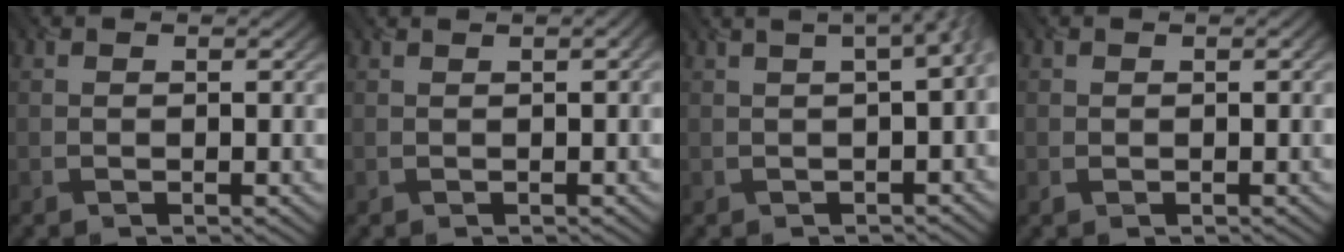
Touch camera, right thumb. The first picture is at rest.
{"total": 1.5, "force": [0.5, 0.3, 1.4], "torque": [-0.017, 0.005, 0.006]}
{"total": 6.5, "force": [0.9, 2.7, 5.8], "torque": [-0.047, 0.029, -0.005]}
{"total": 0.9, "force": [-0.2, 0.7, 0.5], "torque": [-0.012, -0.003, -0.001]}